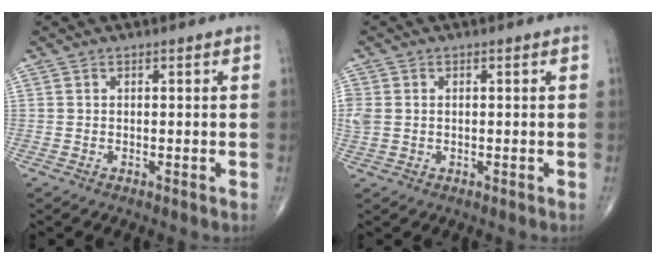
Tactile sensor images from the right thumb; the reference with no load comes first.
{"total": 3.5, "force": [0.0, 2.6, 2.2], "torque": [-0.069, 0.009, 0.005]}